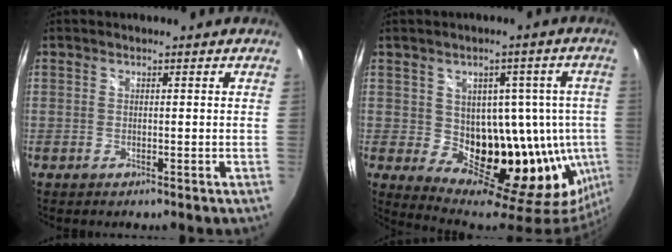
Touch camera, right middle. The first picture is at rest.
{"total": 20.4, "force": [0.2, 15.2, 13.7], "torque": [-0.183, 0.011, 0.040]}